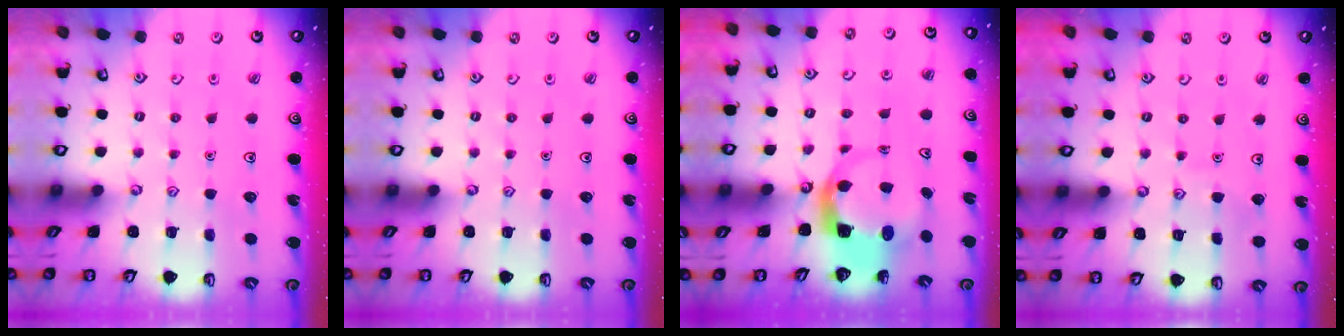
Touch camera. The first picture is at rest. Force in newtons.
{"total": 0.0}
{"total": 5.1, "press": 5.1, "slide": 0.7}
{"total": 3.4, "press": 3.3, "slide": 0.3}